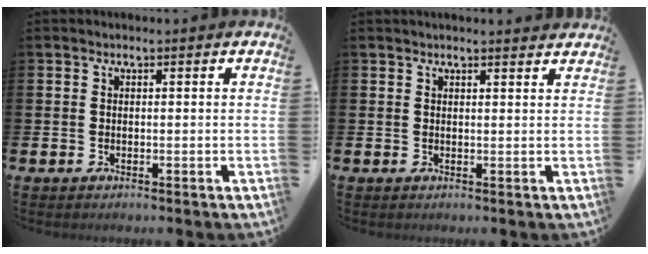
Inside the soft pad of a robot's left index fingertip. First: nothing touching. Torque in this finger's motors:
{"motor_torque": [0.55, -1.58, 0.02, 0.01]}